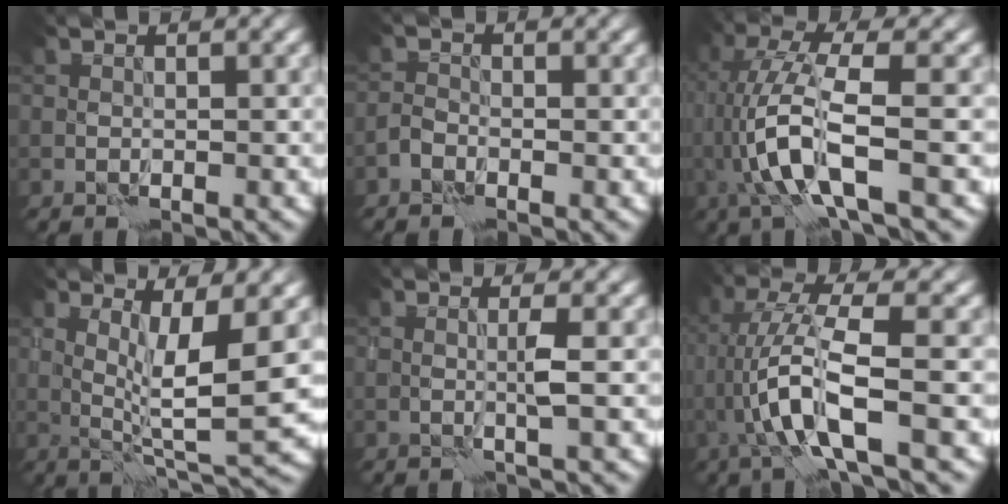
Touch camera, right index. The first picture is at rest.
{"total": 0.8, "force": [-0.7, 0.4, 0.2], "torque": [-0.003, 0.001, -0.020]}
{"total": 6.9, "force": [-0.6, 1.4, 6.8], "torque": [-0.140, 0.010, -0.015]}
{"total": 5.3, "force": [1.3, 0.5, 5.1], "torque": [-0.091, -0.016, 0.032]}
{"total": 1.3, "force": [0.4, -0.3, 1.2], "torque": [-0.024, -0.006, 0.007]}
{"total": 6.4, "force": [-0.9, 0.9, 6.2], "torque": [-0.126, 0.012, -0.021]}